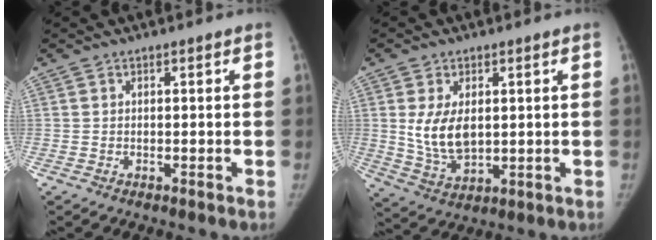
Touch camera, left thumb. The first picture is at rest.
{"total": 8.6, "force": [1.3, 5.1, 6.8], "torque": [-0.118, -0.014, 0.038]}